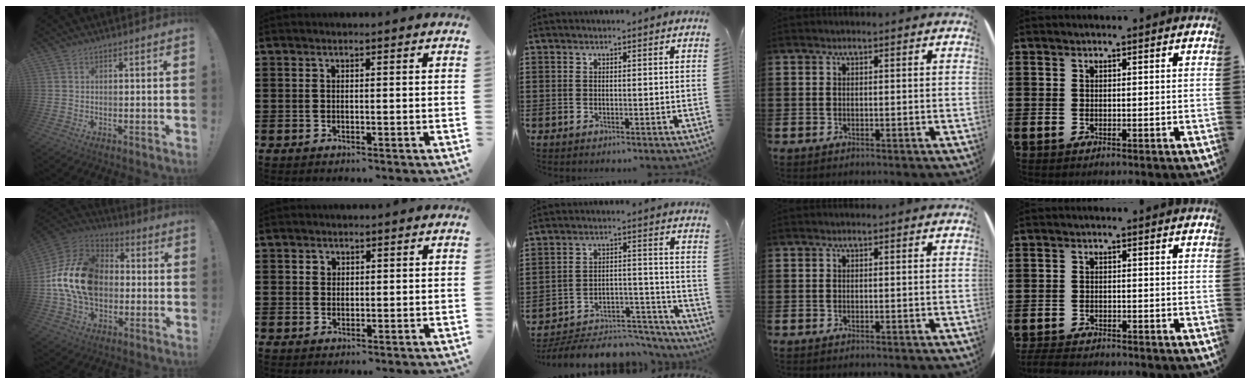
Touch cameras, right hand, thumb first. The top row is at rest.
{"thumb": {"total": 20.1, "force": [-0.1, 14.6, 13.8], "torque": [-0.244, 0.028, 0.011]}, "index": {"total": 1.2, "force": [0.7, 1.0, 0.2], "torque": [-0.006, 0.004, 0.014]}, "middle": {"total": 5.8, "force": [-5.5, 1.3, 1.6], "torque": [-0.023, 0.014, -0.106]}, "little": {"total": 2.3, "force": [-2.3, 0.2, 0.4], "torque": [-0.008, 0.005, -0.049]}}